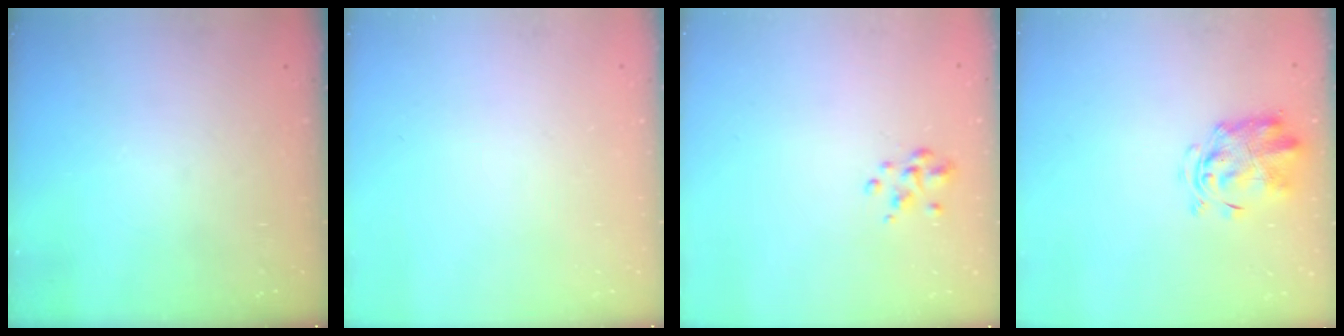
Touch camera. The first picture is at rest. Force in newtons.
{"total": 0.0}
{"total": 2.5, "press": 2.4, "slide": 0.7}
{"total": 3.0, "press": 2.9, "slide": 0.6}